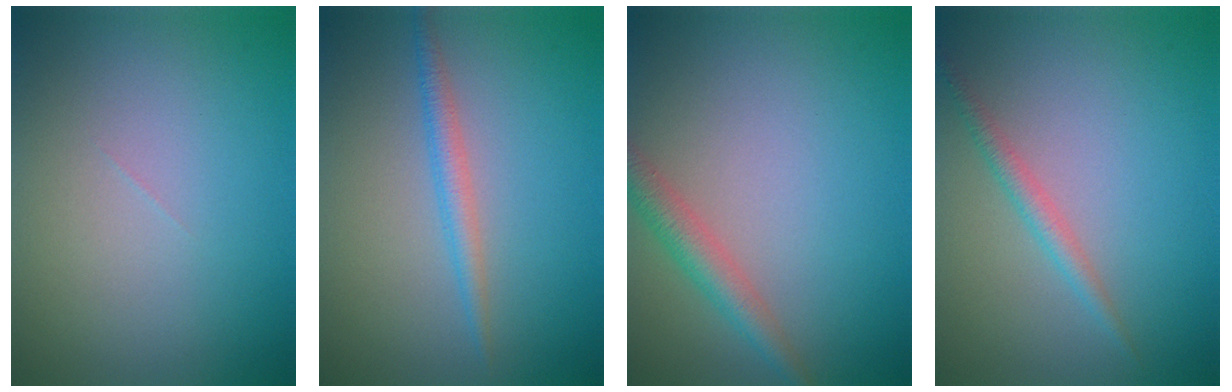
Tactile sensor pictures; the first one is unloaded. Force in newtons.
{"total": 1.8, "press": 1.8, "slide": 0.1}
{"total": 2.8, "press": 2.8, "slide": 0.1}
{"total": 1.6, "press": 1.6, "slide": 0.0}